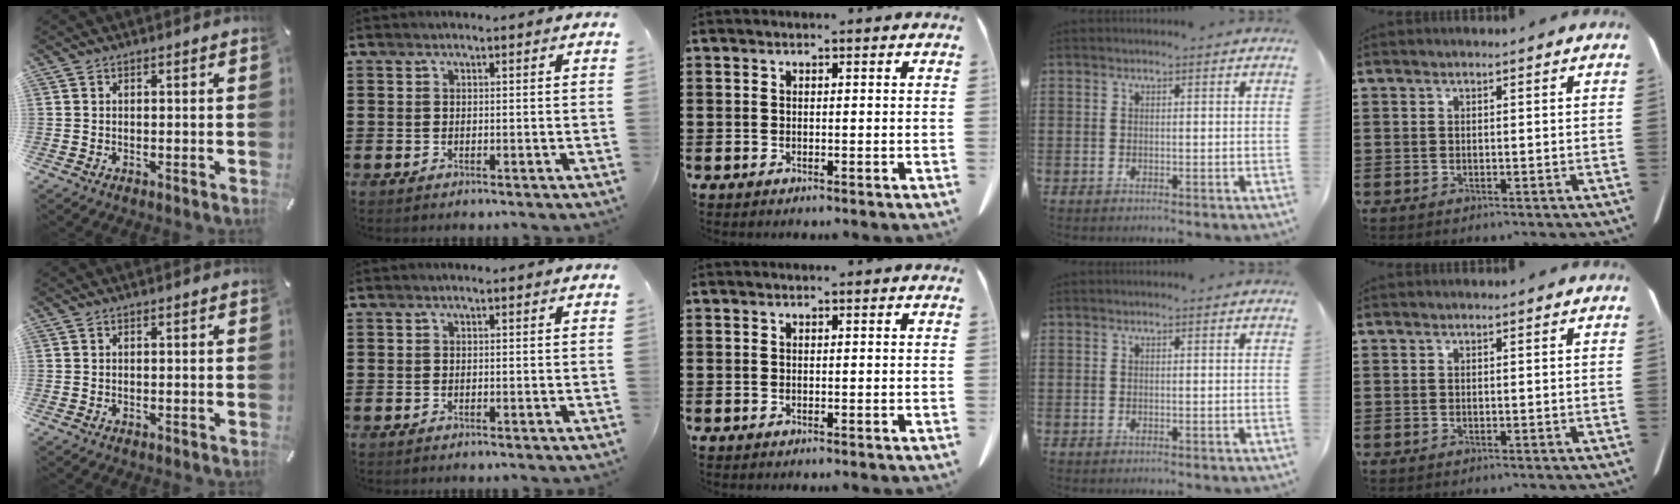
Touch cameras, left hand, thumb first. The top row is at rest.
{}